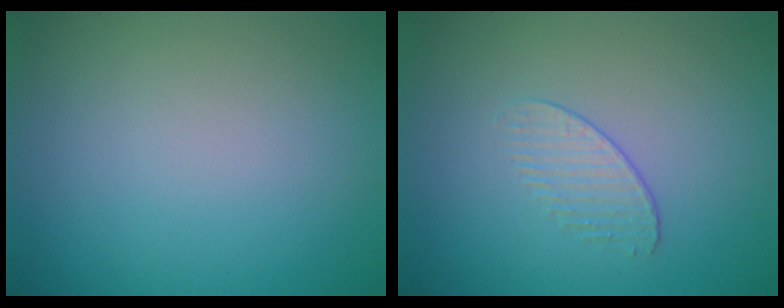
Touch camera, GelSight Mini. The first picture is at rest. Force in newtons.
{"total": 1.2, "press": 0.6, "slide": 1.0}